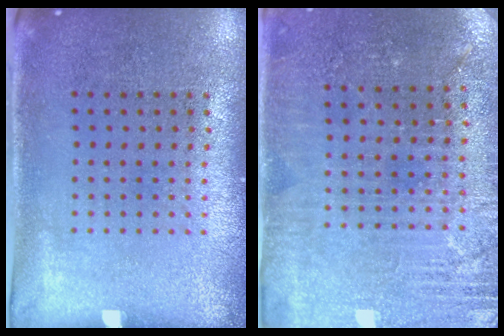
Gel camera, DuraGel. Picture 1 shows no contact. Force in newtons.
{"total": 2.9, "press": 2.9, "slide": 0.4}